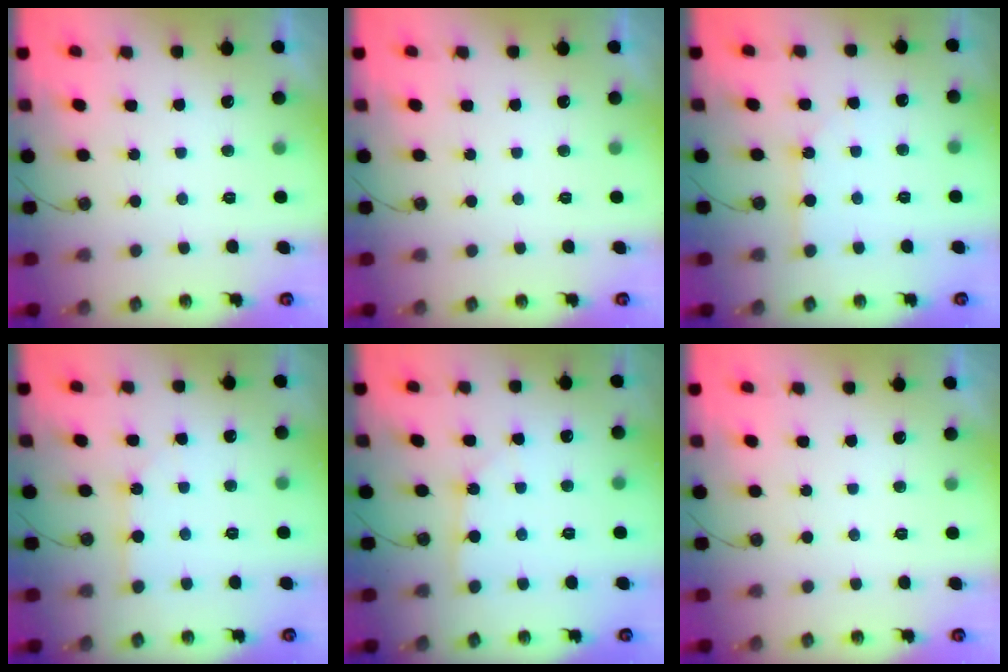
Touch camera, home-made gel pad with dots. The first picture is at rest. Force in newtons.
{"total": 0.0}
{"total": 2.8, "press": 2.8, "slide": 0.2}
{"total": 2.8, "press": 2.8, "slide": 0.2}
{"total": 1.8, "press": 1.7, "slide": 0.3}
{"total": 0.0}